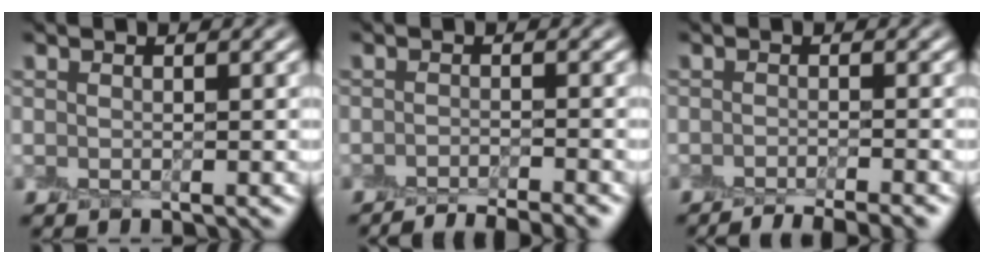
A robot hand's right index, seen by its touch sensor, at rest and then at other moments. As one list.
[{"total": 4.0, "force": [-3.3, 0.7, 2.1], "torque": [-0.018, 0.000, -0.056]}, {"total": 4.4, "force": [-3.4, 0.9, 2.7], "torque": [-0.024, -0.002, -0.051]}]